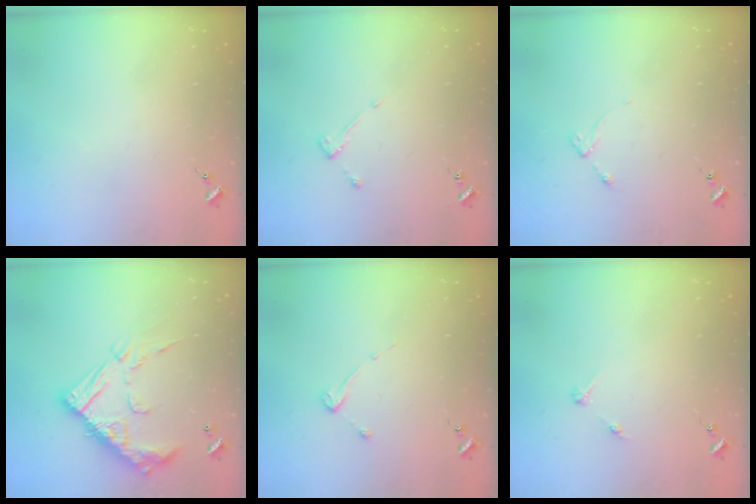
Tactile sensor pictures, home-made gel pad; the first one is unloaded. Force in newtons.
{"total": 2.9, "press": 2.9, "slide": 0.5}
{"total": 4.0, "press": 3.9, "slide": 0.5}
{"total": 20.8, "press": 20.8, "slide": 0.6}
{"total": 2.6, "press": 2.5, "slide": 0.4}
{"total": 2.7, "press": 2.7, "slide": 0.3}